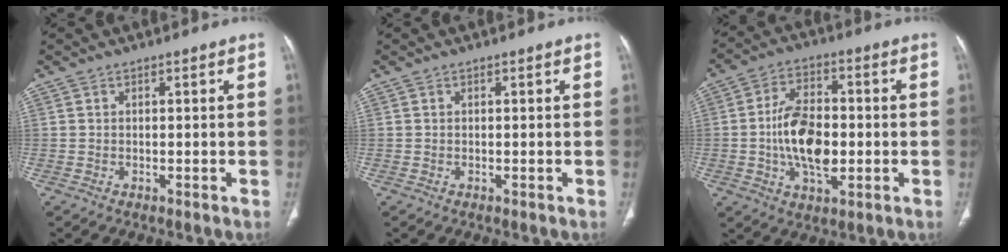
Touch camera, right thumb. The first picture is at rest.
{"total": 0.0}
{"total": 12.8, "force": [-1.4, 7.2, 10.5], "torque": [-0.175, 0.013, -0.027]}